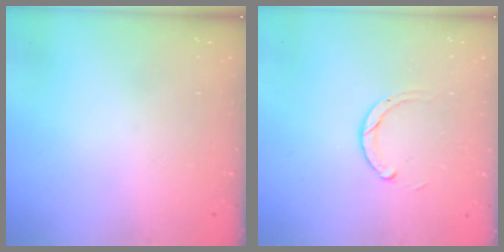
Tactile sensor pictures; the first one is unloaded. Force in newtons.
{"total": 2.3, "press": 2.3, "slide": 0.3}